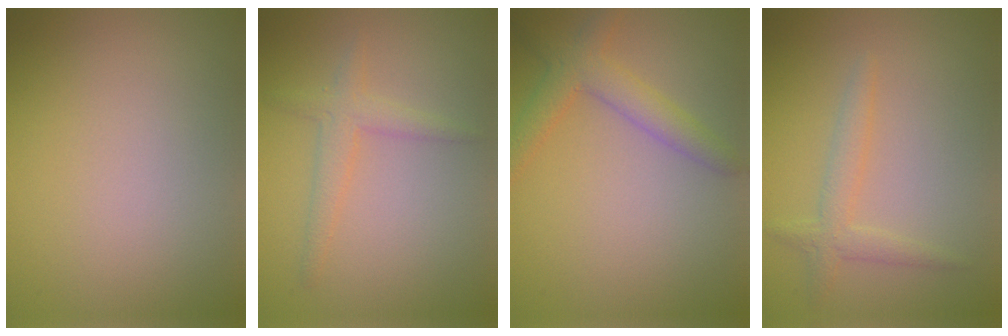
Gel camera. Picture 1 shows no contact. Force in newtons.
{"total": 2.1, "press": 2.1, "slide": 0.1}
{"total": 3.3, "press": 3.3, "slide": 0.2}
{"total": 2.0, "press": 2.0, "slide": 0.1}